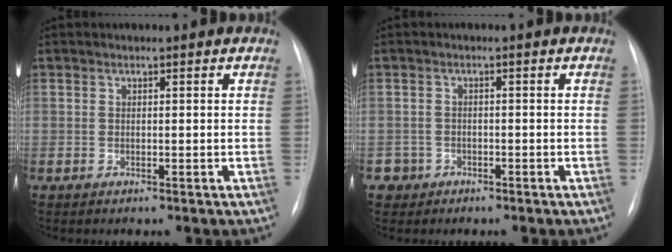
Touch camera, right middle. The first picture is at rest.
{"total": 2.3, "force": [-1.2, 1.9, -0.4], "torque": [0.008, 0.011, -0.023]}